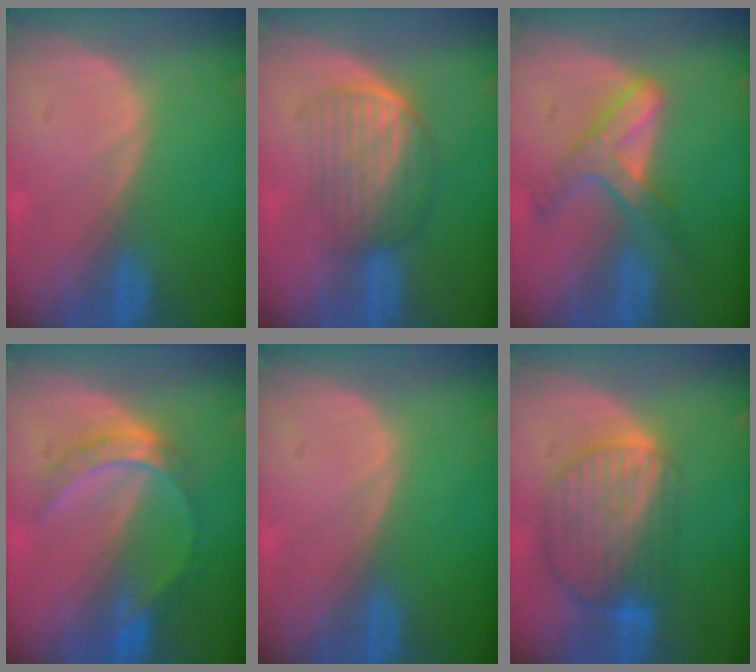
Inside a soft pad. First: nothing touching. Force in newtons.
{"total": 7.0, "press": 5.9, "slide": 3.8}
{"total": 6.6, "press": 5.8, "slide": 3.3}
{"total": 5.2, "press": 5.2, "slide": 0.5}
{"total": 0.0}
{"total": 9.3, "press": 7.9, "slide": 4.9}